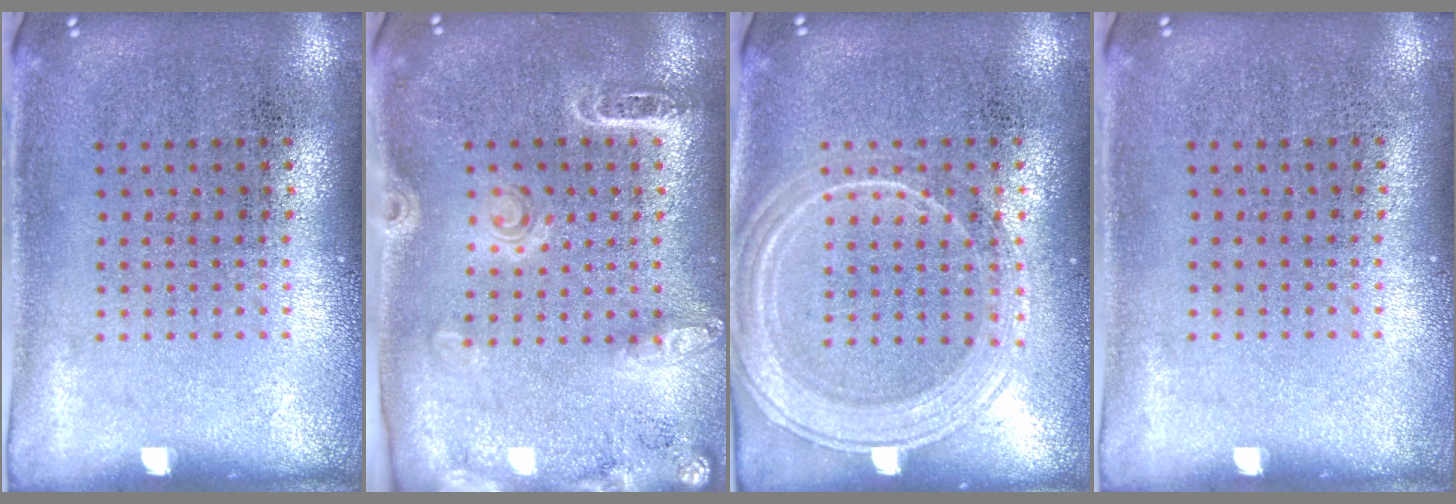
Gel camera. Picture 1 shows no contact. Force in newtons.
{"total": 1.8, "press": 1.7, "slide": 0.4}
{"total": 1.8, "press": 1.8, "slide": 0.4}
{"total": 0.0}